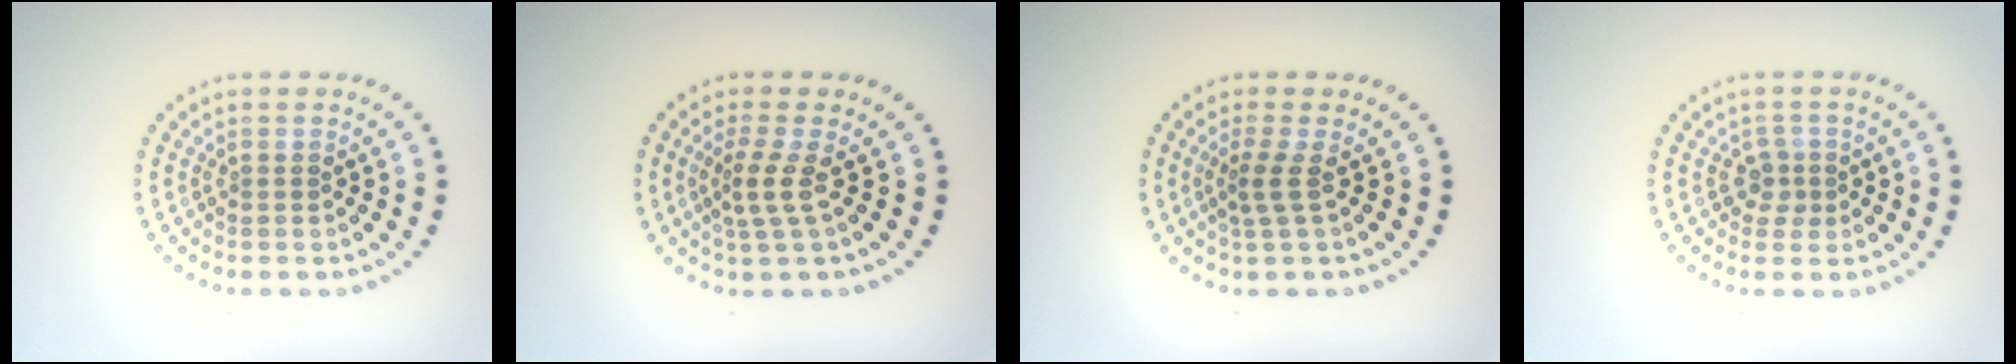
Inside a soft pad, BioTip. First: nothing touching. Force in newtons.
{"total": 2.4, "press": 1.6, "slide": 1.8}
{"total": 1.9, "press": 1.2, "slide": 1.4}
{"total": 1.7, "press": 1.3, "slide": 1.2}